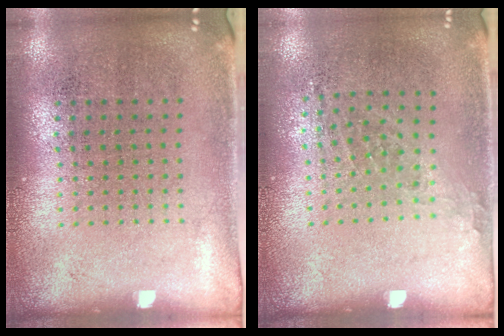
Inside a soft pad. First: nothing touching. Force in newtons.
{"total": 1.0, "press": 0.8, "slide": 0.6}